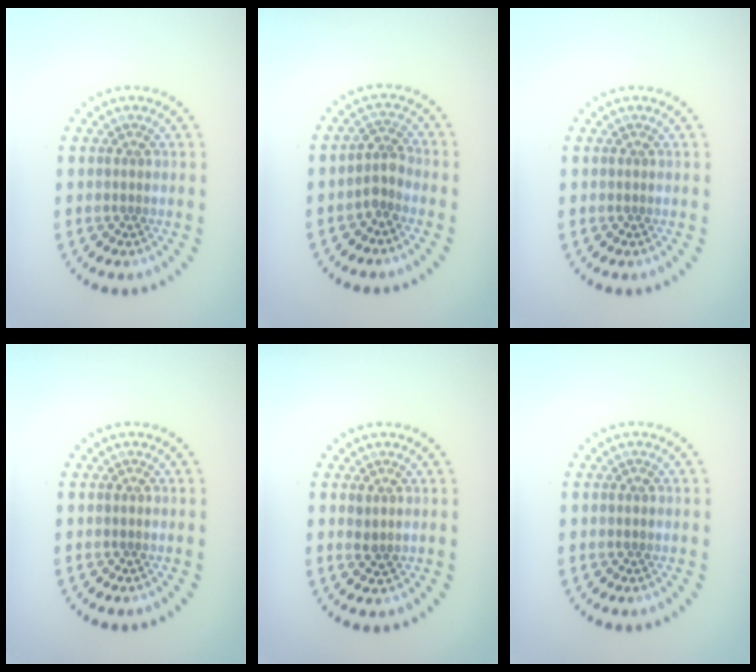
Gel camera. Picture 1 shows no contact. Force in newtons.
{"total": 1.9, "press": 1.4, "slide": 1.2}
{"total": 0.0}
{"total": 0.0}
{"total": 0.8, "press": 0.8, "slide": 0.2}
{"total": 0.6, "press": 0.6, "slide": 0.0}